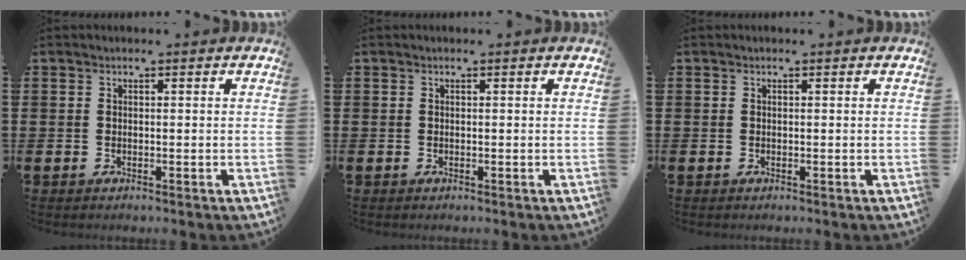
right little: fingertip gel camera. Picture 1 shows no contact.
{"total": 0.0}
{"total": 0.0}